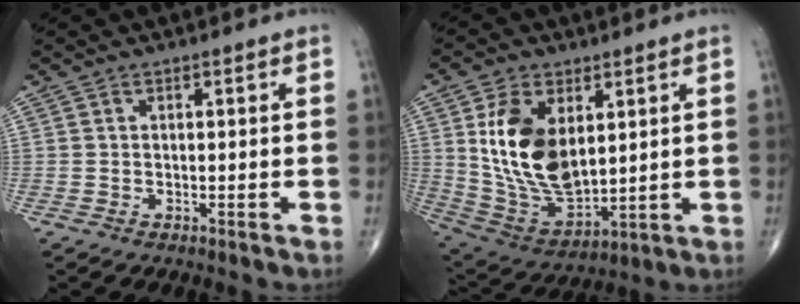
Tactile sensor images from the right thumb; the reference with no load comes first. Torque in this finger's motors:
{"motor_torque": [-0.81, 1.86, 1.53, 0.53, 0.49]}